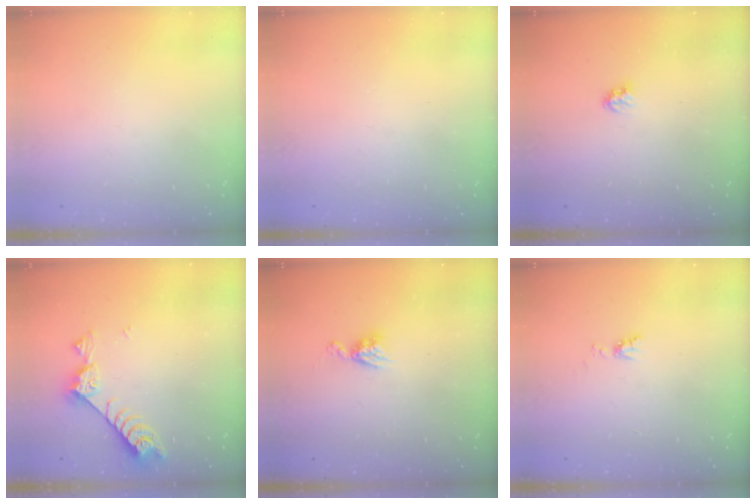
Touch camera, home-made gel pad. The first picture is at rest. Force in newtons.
{"total": 0.0}
{"total": 2.8, "press": 2.8, "slide": 0.5}
{"total": 8.5, "press": 8.4, "slide": 1.4}
{"total": 5.3, "press": 5.3, "slide": 0.5}
{"total": 3.7, "press": 3.6, "slide": 0.7}